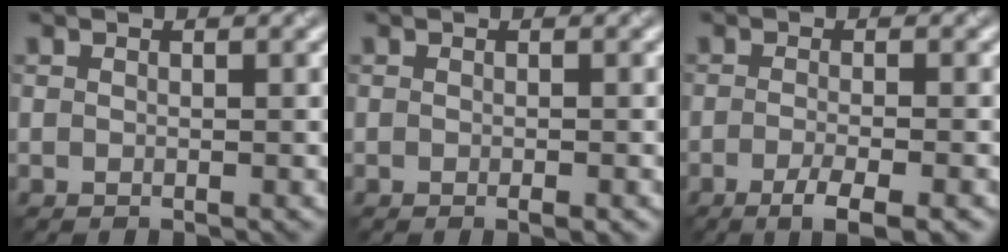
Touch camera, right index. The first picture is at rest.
{"total": 0.9, "force": [-0.4, 0.1, 0.8], "torque": [-0.011, -0.003, -0.005]}
{"total": 3.7, "force": [-1.9, 0.8, 3.0], "torque": [-0.049, -0.006, -0.037]}